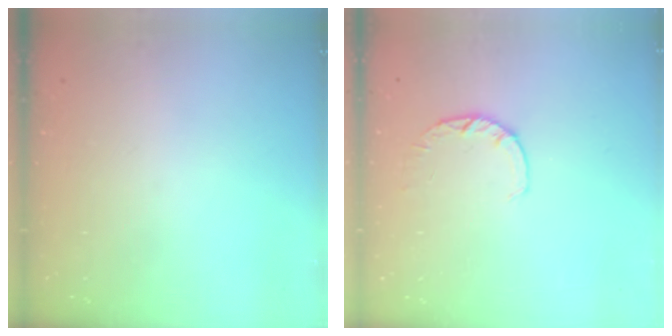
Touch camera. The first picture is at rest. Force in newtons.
{"total": 3.0, "press": 2.9, "slide": 0.4}